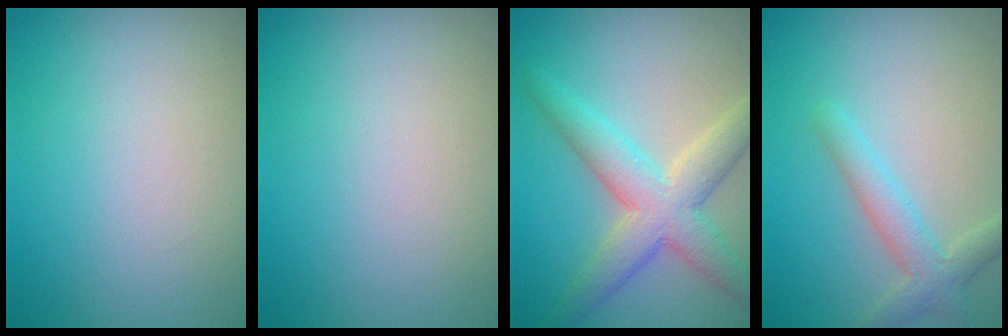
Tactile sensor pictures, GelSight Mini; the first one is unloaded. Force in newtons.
{"total": 0.0}
{"total": 5.0, "press": 4.9, "slide": 0.3}
{"total": 2.8, "press": 2.8, "slide": 0.1}